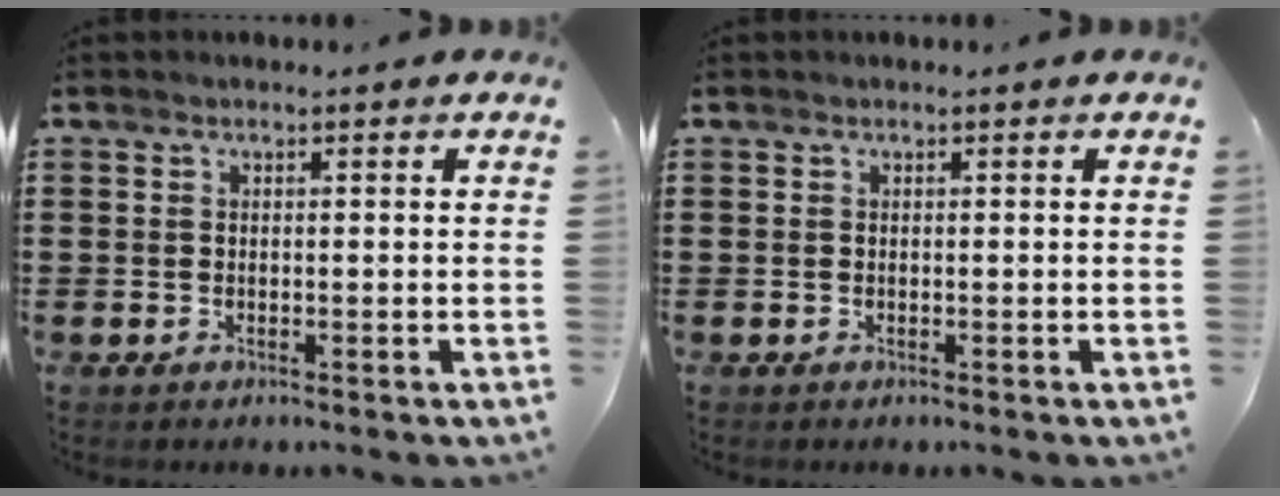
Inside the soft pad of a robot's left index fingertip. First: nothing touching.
{"total": 0.0}